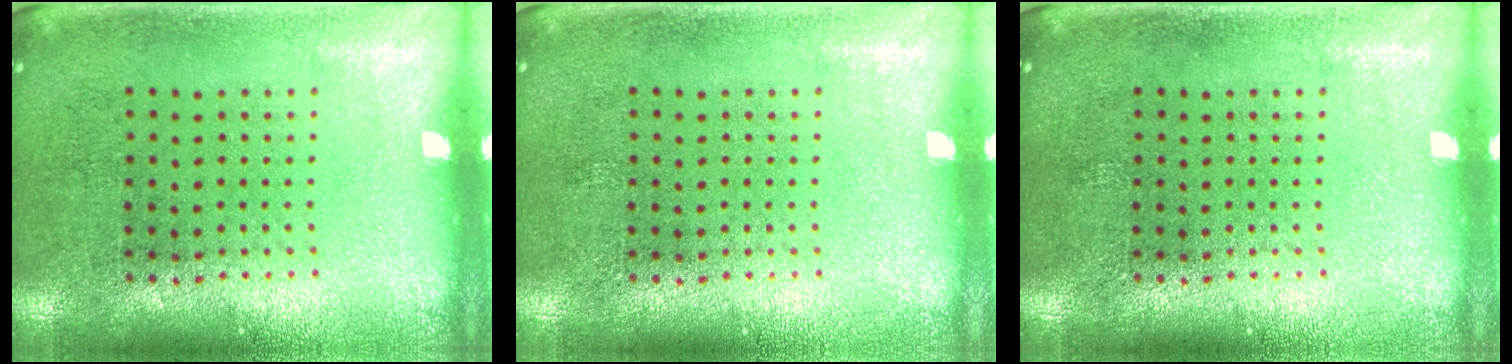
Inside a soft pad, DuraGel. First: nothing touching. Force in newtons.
{"total": 0.0}
{"total": 0.0}